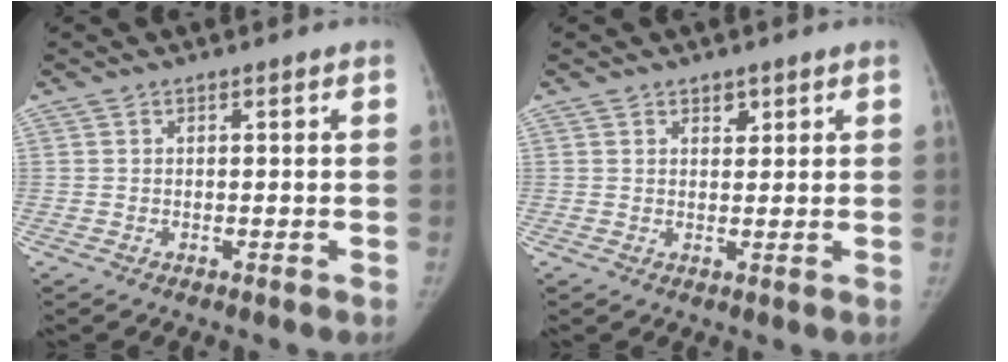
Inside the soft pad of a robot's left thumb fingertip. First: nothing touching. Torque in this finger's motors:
{"motor_torque": [0.12, -0.37, 0.35, -0.53, 0.06]}